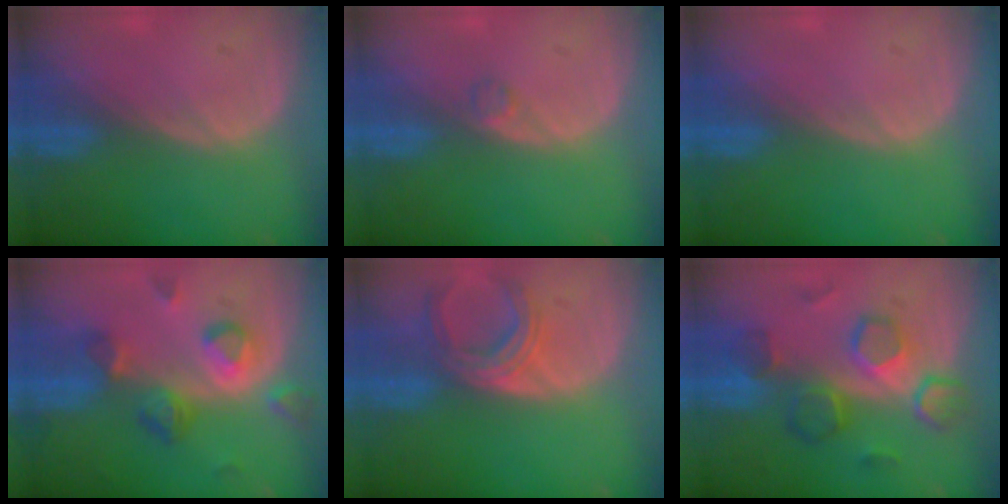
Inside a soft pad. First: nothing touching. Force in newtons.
{"total": 1.2, "press": 1.2, "slide": 0.1}
{"total": 0.0}
{"total": 7.4, "press": 7.3, "slide": 1.2}
{"total": 5.7, "press": 5.7, "slide": 0.5}
{"total": 8.4, "press": 8.3, "slide": 1.4}